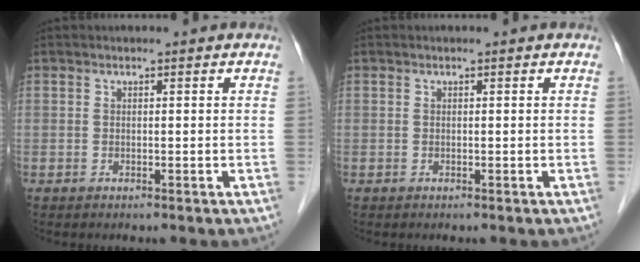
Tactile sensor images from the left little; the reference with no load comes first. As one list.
[{"total": 0.0}]